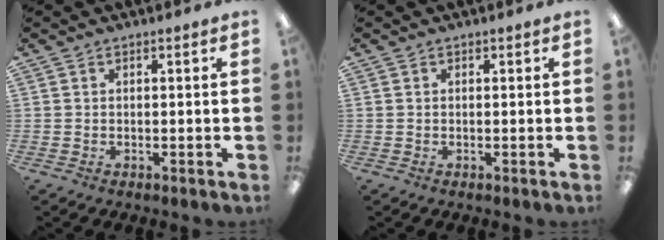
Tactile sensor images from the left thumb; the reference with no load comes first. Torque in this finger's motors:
{"motor_torque": [-0.02, -0.01, 0.00, 0.00, 0.00]}